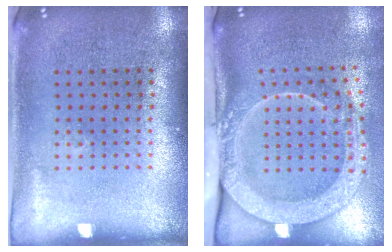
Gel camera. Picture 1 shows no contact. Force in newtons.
{"total": 2.8, "press": 2.0, "slide": 1.9}